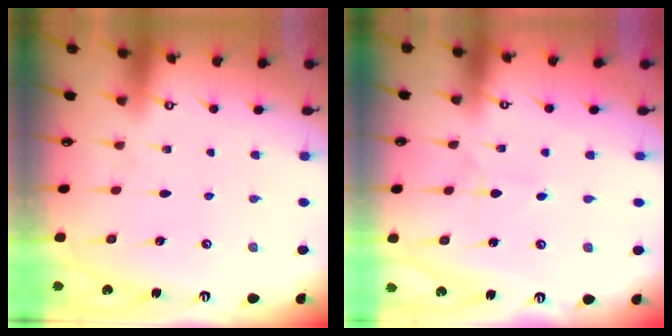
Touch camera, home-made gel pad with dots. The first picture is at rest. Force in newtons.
{"total": 1.1, "press": 1.0, "slide": 0.1}